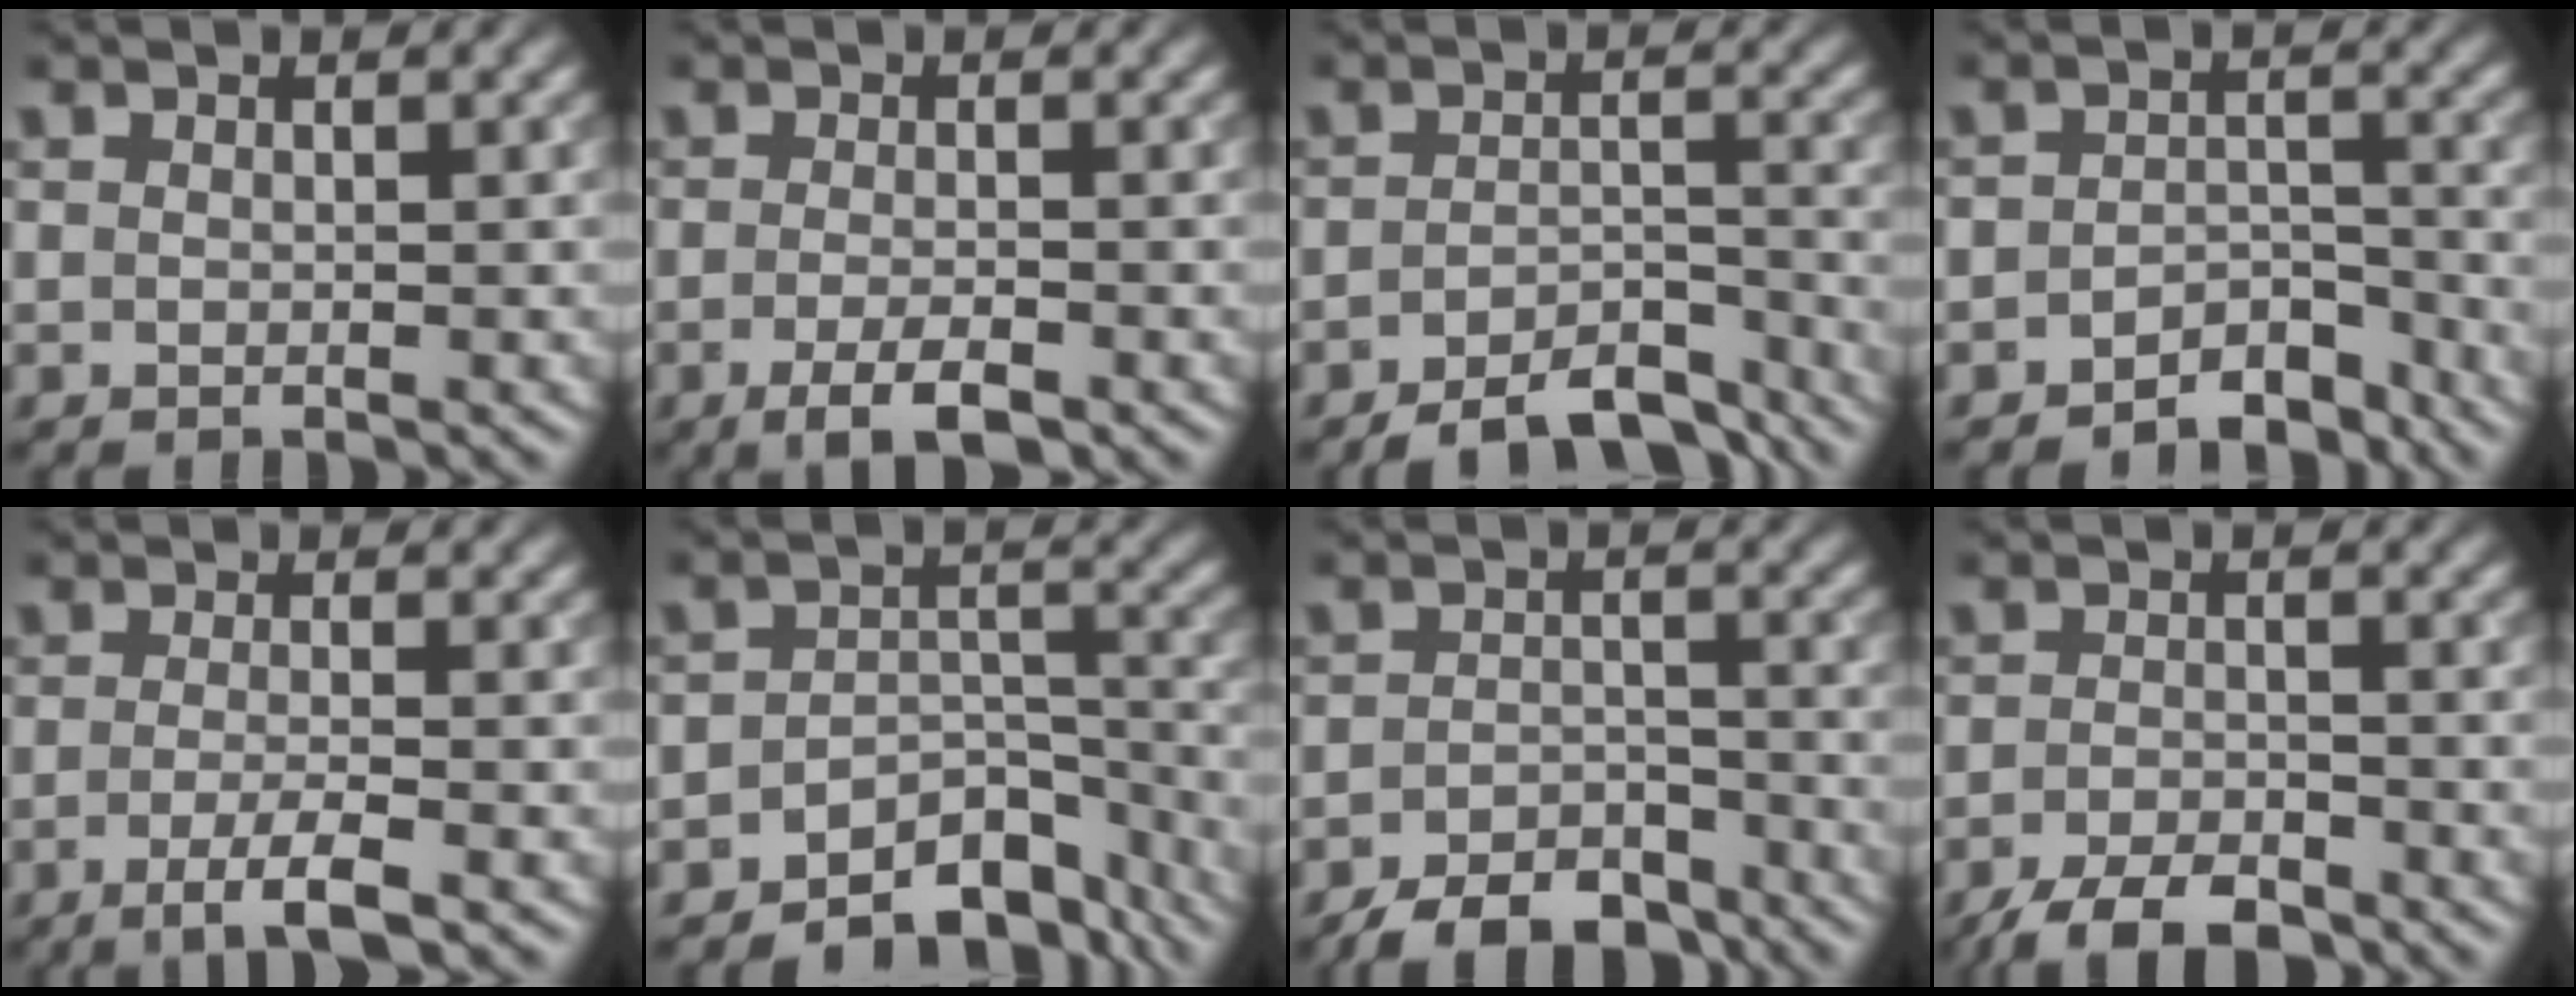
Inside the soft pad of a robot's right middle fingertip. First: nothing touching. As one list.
[{"total": 2.9, "force": [-1.5, 0.7, 2.3], "torque": [-0.042, -0.003, -0.028]}, {"total": 6.3, "force": [-5.1, 2.1, 3.0], "torque": [-0.042, -0.005, -0.073]}, {"total": 4.0, "force": [-3.4, 1.7, 1.2], "torque": [-0.003, 0.004, -0.054]}, {"total": 3.3, "force": [-1.4, 0.7, 2.9], "torque": [-0.047, -0.001, -0.031]}, {"total": 7.0, "force": [-5.3, 3.4, 2.9], "torque": [-0.022, -0.008, -0.081]}, {"total": 6.5, "force": [-5.3, 2.5, 2.8], "torque": [-0.038, -0.010, -0.085]}, {"total": 4.8, "force": [-3.7, 1.5, 2.5], "torque": [-0.038, -0.004, -0.068]}]